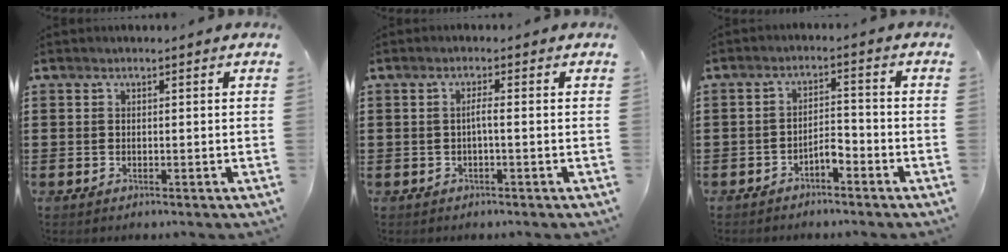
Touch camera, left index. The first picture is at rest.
{"total": 1.5, "force": [-0.3, 0.0, 1.4], "torque": [-0.027, 0.000, -0.007]}
{"total": 3.1, "force": [-2.2, 0.9, 1.9], "torque": [-0.038, 0.008, -0.045]}